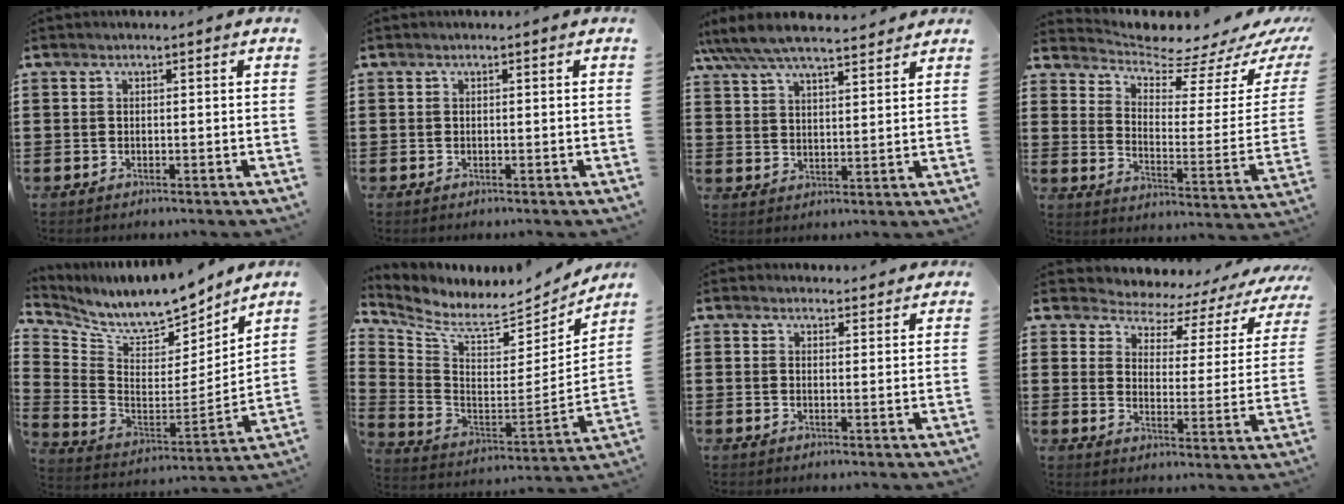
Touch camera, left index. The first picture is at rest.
{"total": 0.0}
{"total": 6.6, "force": [6.1, 1.1, 2.3], "torque": [-0.067, -0.023, 0.110]}
{"total": 5.7, "force": [5.4, 1.4, 1.4], "torque": [-0.051, -0.052, 0.091]}
{"total": 8.2, "force": [7.7, 1.1, 2.4], "torque": [-0.088, -0.066, 0.129]}
{"total": 7.4, "force": [6.5, 1.7, 3.1], "torque": [-0.094, -0.058, 0.108]}
{"total": 2.4, "force": [2.4, 0.4, 0.0], "torque": [-0.007, -0.004, 0.047]}
{"total": 2.8, "force": [2.4, 1.3, 0.9], "torque": [-0.037, -0.022, 0.029]}